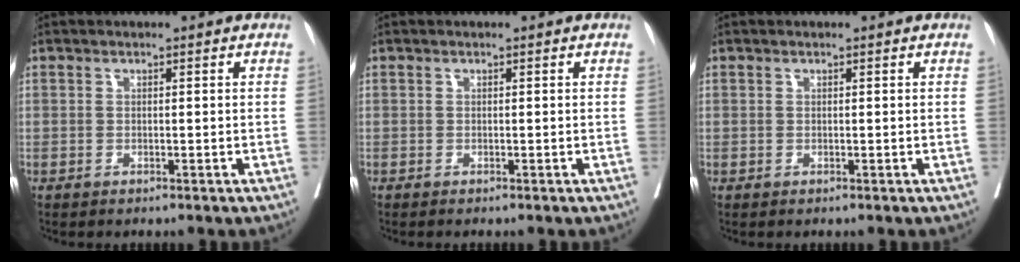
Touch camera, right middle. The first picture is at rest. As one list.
[{"total": 0.0}, {"total": 0.0}]